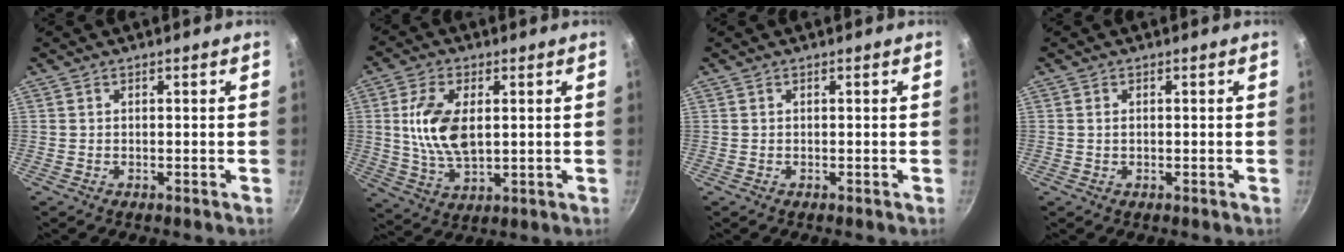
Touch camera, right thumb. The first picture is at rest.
{"total": 11.6, "force": [1.8, 6.3, 9.5], "torque": [-0.177, -0.006, 0.037]}
{"total": 0.0}
{"total": 0.9, "force": [0.1, 0.6, 0.6], "torque": [-0.009, 0.002, 0.002]}